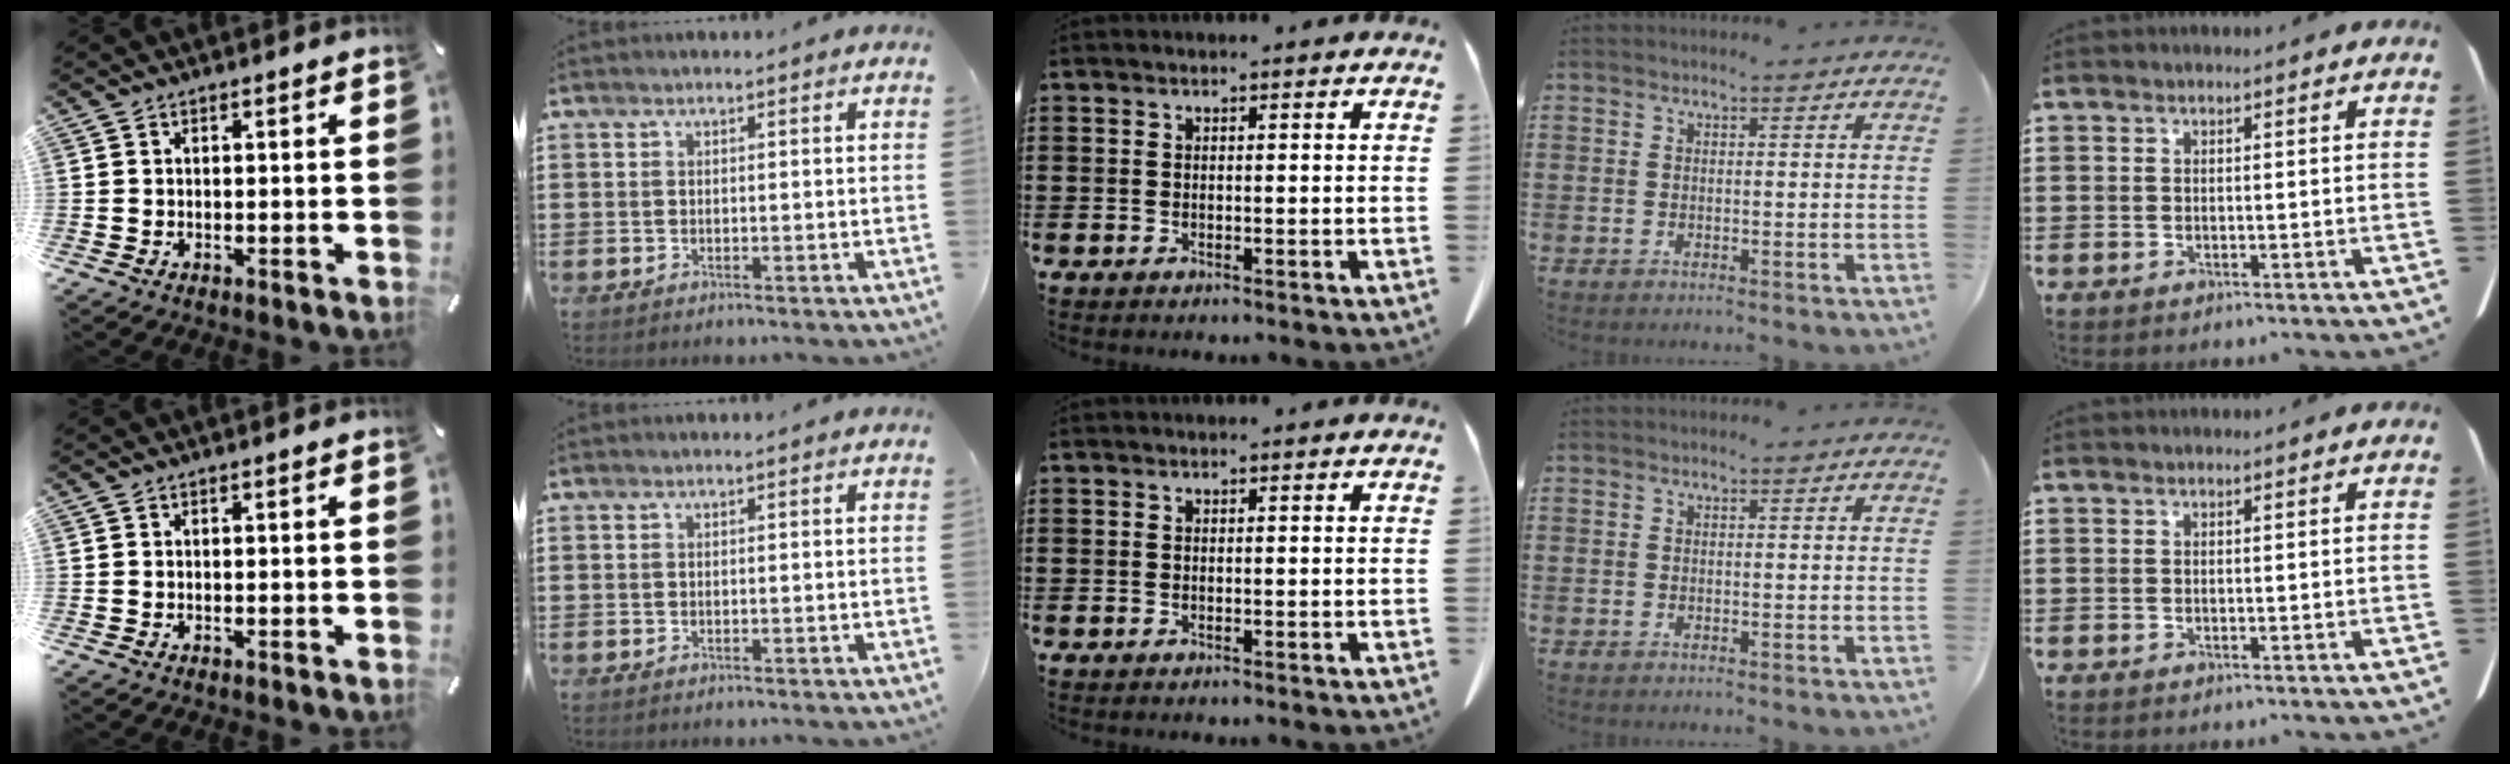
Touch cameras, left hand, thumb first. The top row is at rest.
{}